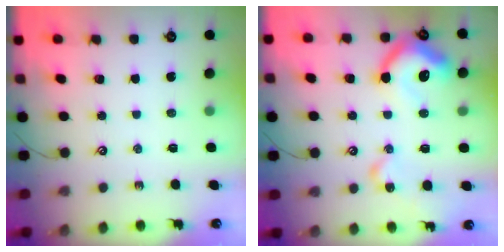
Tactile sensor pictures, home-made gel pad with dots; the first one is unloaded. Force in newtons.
{"total": 15.2, "press": 15.2, "slide": 1.3}